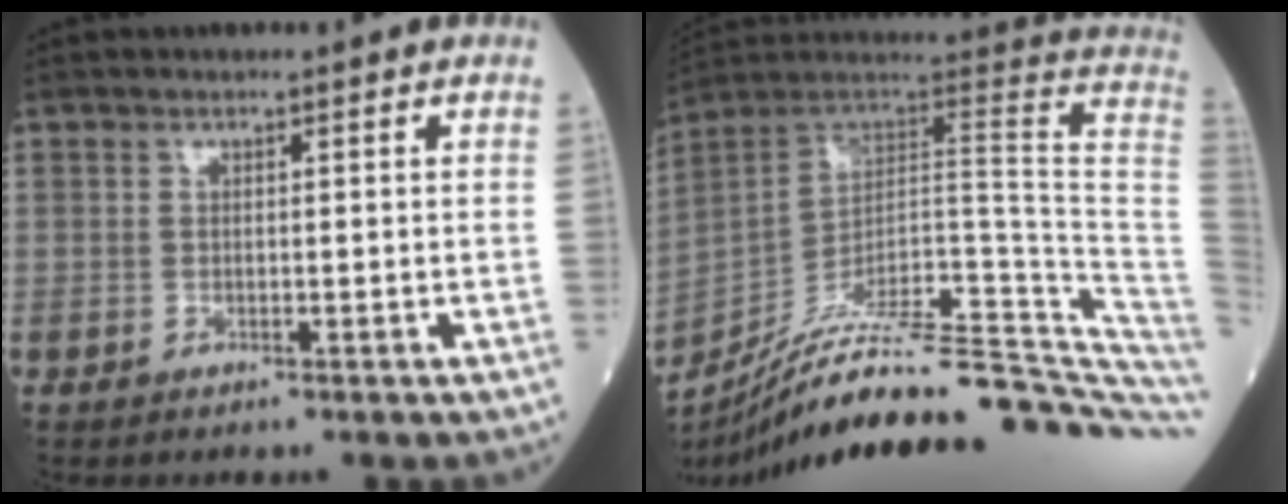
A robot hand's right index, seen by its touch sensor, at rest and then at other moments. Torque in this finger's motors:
{"motor_torque": [0.20, -1.94, 0.74, 0.21]}